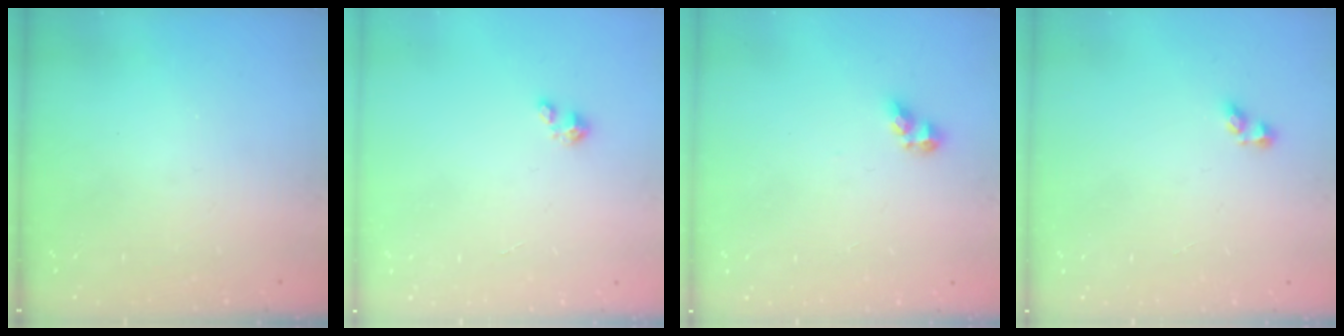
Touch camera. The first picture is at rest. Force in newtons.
{"total": 1.6, "press": 1.6, "slide": 0.2}
{"total": 5.4, "press": 5.3, "slide": 0.6}
{"total": 3.7, "press": 3.6, "slide": 0.7}